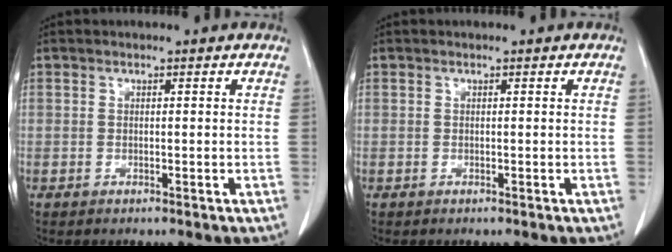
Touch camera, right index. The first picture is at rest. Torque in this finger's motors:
{"motor_torque": [0.00, 0.00, 0.00, 0.00]}